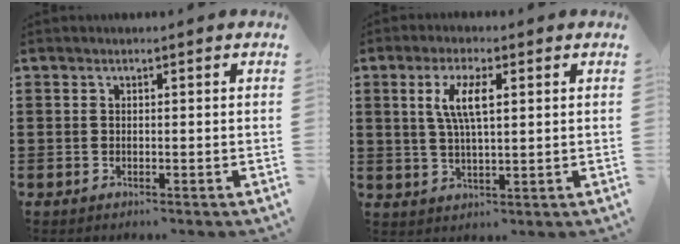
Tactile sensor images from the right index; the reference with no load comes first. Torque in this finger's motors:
{"motor_torque": [0.31, 0.12, 0.36, 0.17]}